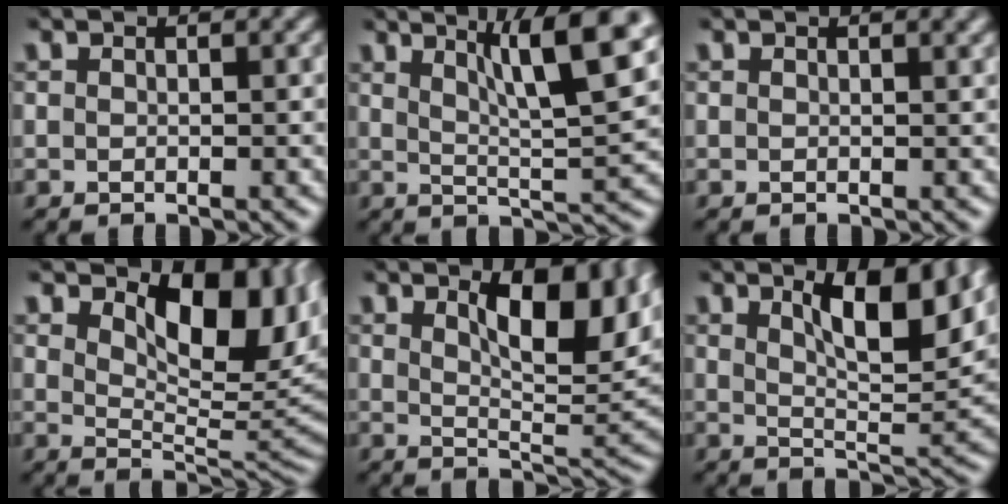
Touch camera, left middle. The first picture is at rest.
{"total": 9.1, "force": [4.2, 1.7, 7.9], "torque": [-0.106, 0.008, 0.069]}
{"total": 1.4, "force": [0.9, 0.5, 1.0], "torque": [-0.008, 0.004, 0.011]}
{"total": 9.2, "force": [3.2, 4.7, 7.1], "torque": [-0.105, -0.009, 0.049]}
{"total": 8.2, "force": [3.1, 3.1, 6.9], "torque": [-0.106, -0.002, 0.052]}
{"total": 7.1, "force": [3.0, 2.1, 6.1], "torque": [-0.093, 0.000, 0.050]}